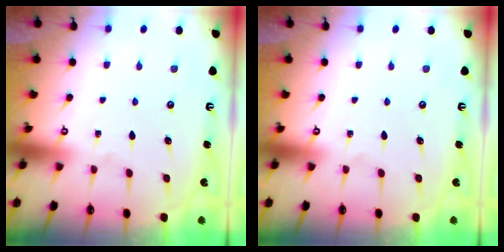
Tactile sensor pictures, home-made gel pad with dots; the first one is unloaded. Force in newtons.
{"total": 0.0}